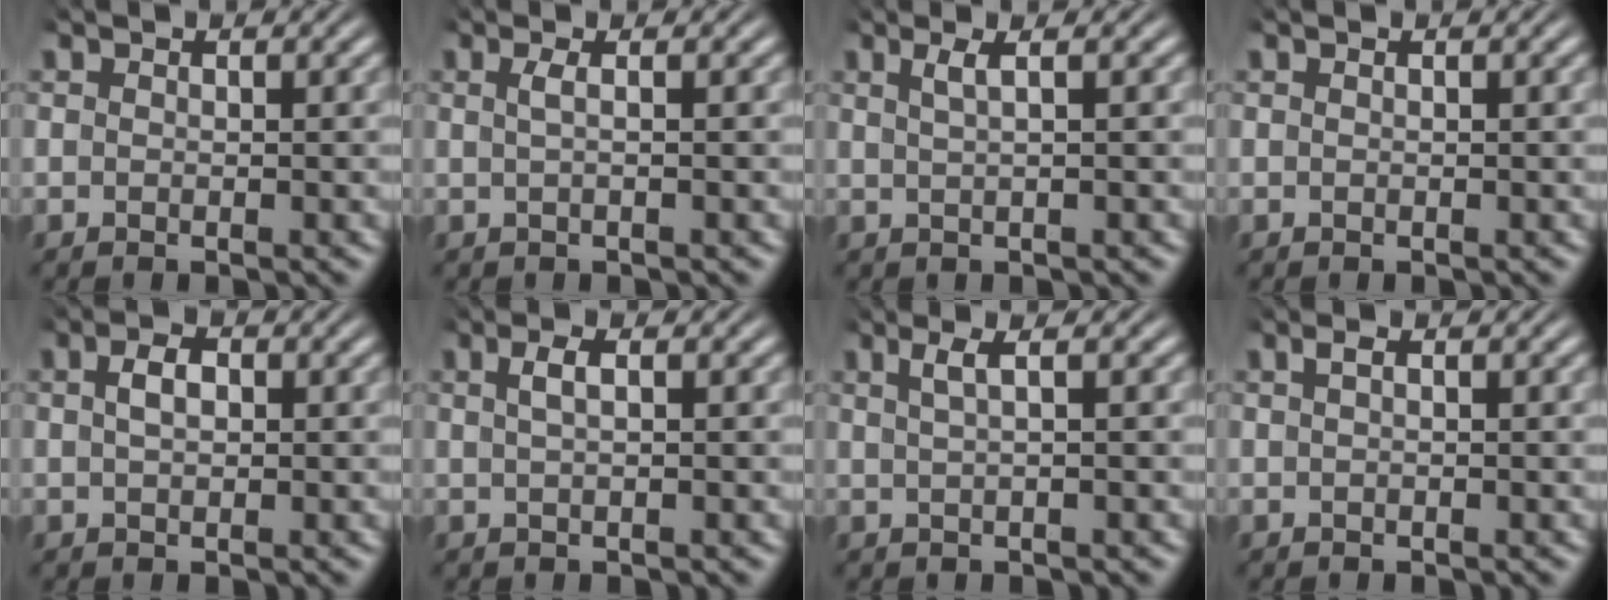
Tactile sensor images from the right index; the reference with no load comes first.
{"total": 1.0, "force": [0.0, -0.3, 1.0], "torque": [-0.019, 0.000, 0.002]}
{"total": 1.6, "force": [0.7, -0.3, 1.4], "torque": [-0.018, 0.003, 0.016]}
{"total": 0.0}
{"total": 1.7, "force": [0.1, 0.7, 1.6], "torque": [-0.022, 0.001, 0.003]}
{"total": 1.4, "force": [0.3, 0.1, 1.4], "torque": [-0.021, 0.002, 0.008]}
{"total": 1.9, "force": [0.8, -0.1, 1.7], "torque": [-0.021, 0.006, 0.017]}
{"total": 0.6, "force": [0.2, 0.0, 0.6], "torque": [-0.009, 0.003, 0.005]}